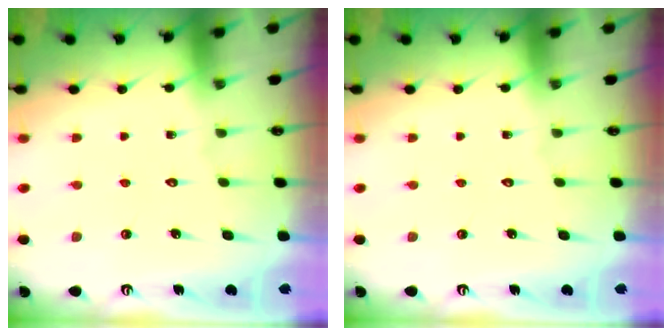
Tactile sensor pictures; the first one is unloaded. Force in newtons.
{"total": 0.0}